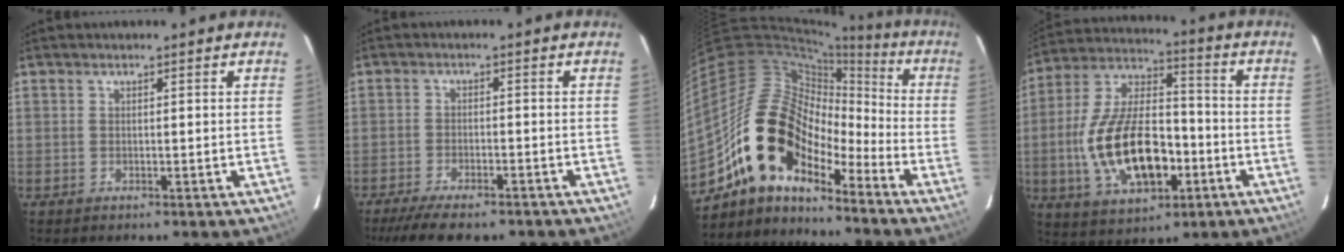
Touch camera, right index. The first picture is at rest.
{"total": 10.6, "force": [-8.7, 2.8, 5.4], "torque": [-0.123, -0.027, -0.140]}
{"total": 16.0, "force": [-11.1, 8.1, 8.1], "torque": [-0.145, 0.009, -0.219]}
{"total": 20.1, "force": [-5.2, 10.1, 16.6], "torque": [-0.342, 0.005, -0.081]}